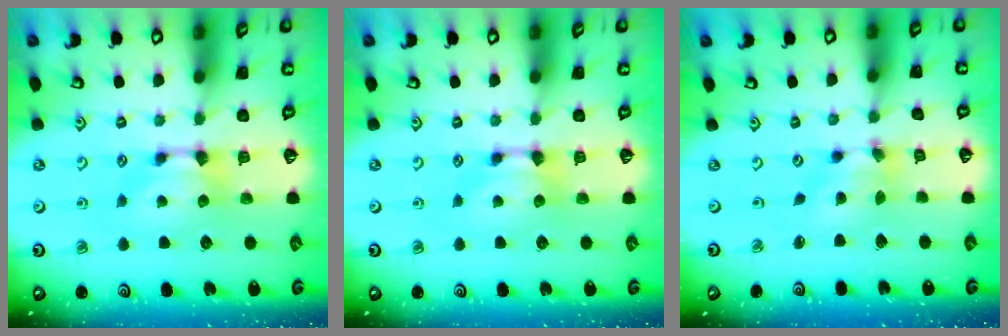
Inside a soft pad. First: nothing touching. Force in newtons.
{"total": 0.0}
{"total": 4.0, "press": 3.6, "slide": 1.6}